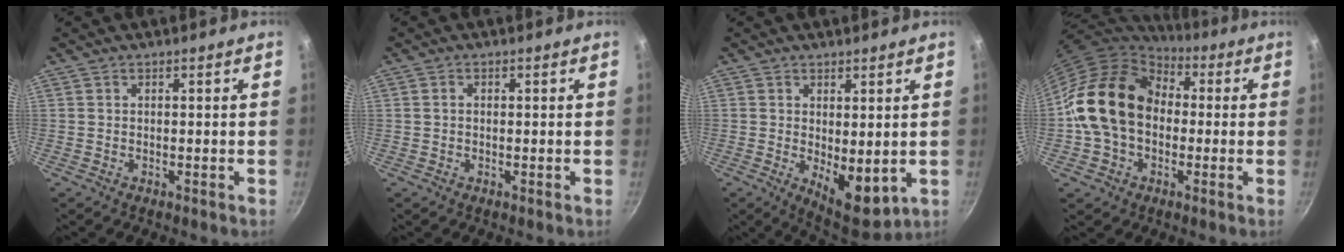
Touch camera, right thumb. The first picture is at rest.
{"total": 0.9, "force": [0.0, 0.7, 0.5], "torque": [-0.009, 0.005, 0.000]}
{"total": 8.9, "force": [-0.1, 4.3, 7.8], "torque": [-0.090, -0.024, 0.013]}
{"total": 17.9, "force": [0.0, 13.8, 11.4], "torque": [-0.182, 0.042, -0.008]}